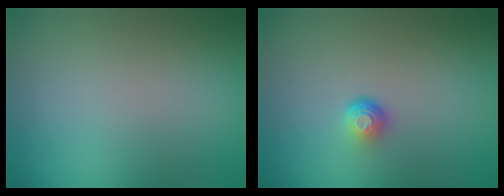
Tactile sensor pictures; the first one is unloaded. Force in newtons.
{"total": 1.9, "press": 1.1, "slide": 1.5}